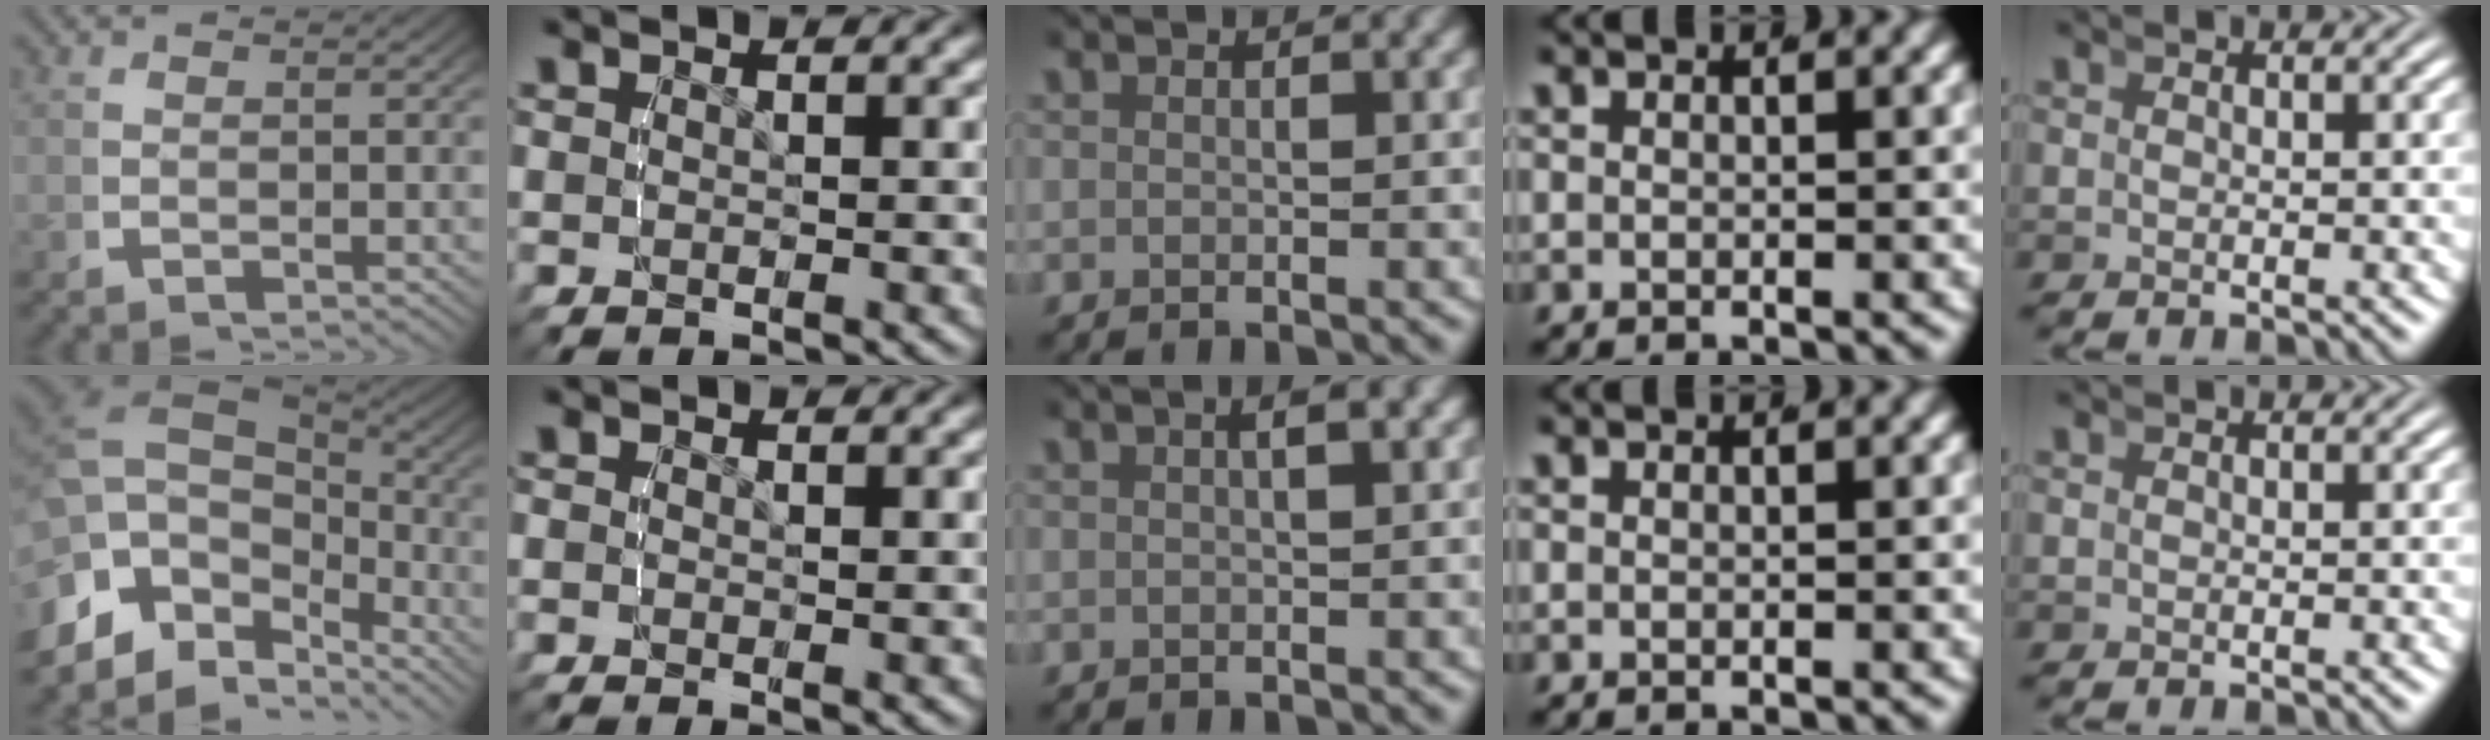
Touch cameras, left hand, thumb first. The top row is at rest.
{"thumb": {"total": 14.4, "force": [-1.2, 9.8, 10.5], "torque": [-0.231, -0.045, 0.000]}, "middle": {"total": 1.3, "force": [0.4, 0.1, 1.2], "torque": [-0.015, 0.012, 0.005]}}